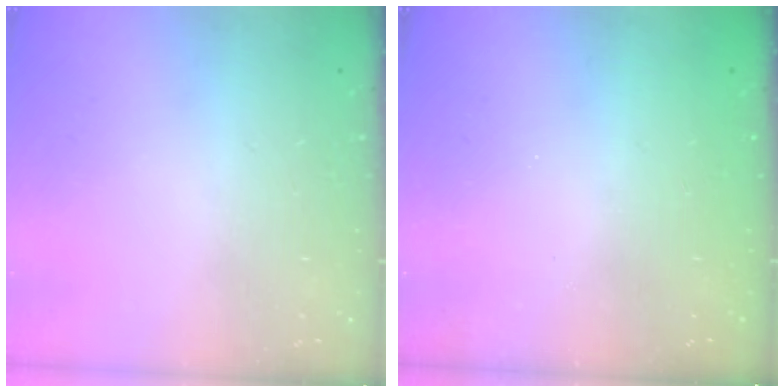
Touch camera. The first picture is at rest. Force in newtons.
{"total": 2.3, "press": 2.2, "slide": 0.8}